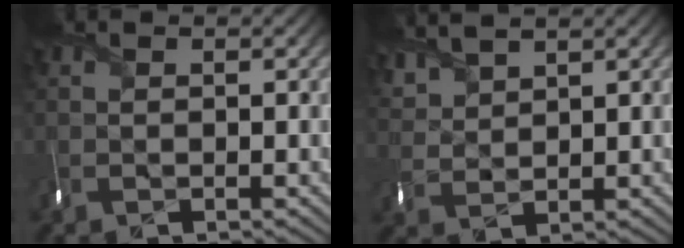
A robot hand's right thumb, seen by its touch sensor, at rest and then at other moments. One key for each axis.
{"total": 3.6, "fx": 3.6, "fy": 0.2, "fz": -0.1, "tx": -0.028, "ty": 0.011, "tz": 0.072}